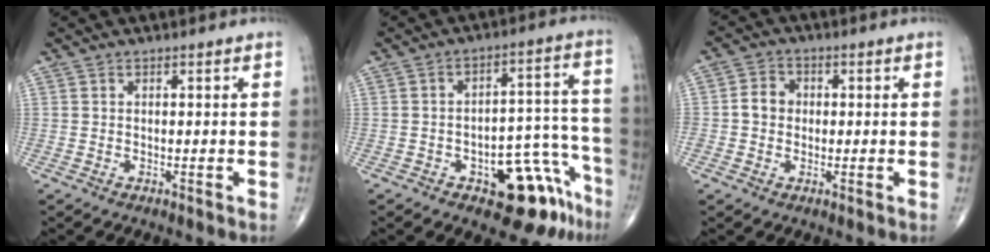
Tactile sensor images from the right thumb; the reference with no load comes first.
{"total": 14.1, "force": [-8.4, 6.5, 9.3], "torque": [-0.062, 0.083, -0.108]}
{"total": 4.4, "force": [-0.1, 3.9, 2.2], "torque": [-0.028, 0.012, -0.008]}